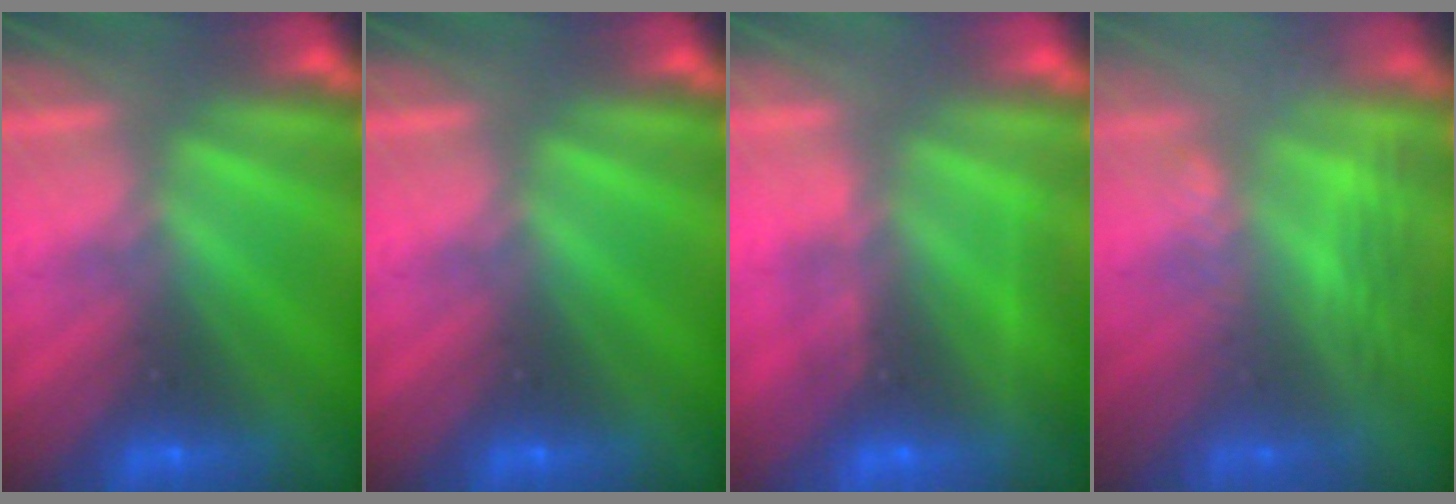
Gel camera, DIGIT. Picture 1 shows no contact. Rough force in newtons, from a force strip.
{"total": 0.0}
{"total": 2.9}
{"total": 3.0}